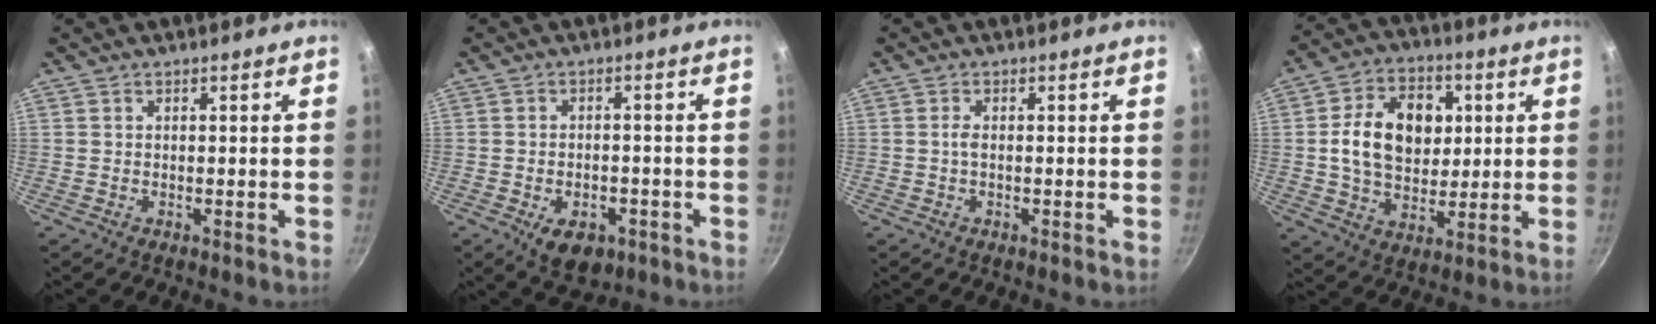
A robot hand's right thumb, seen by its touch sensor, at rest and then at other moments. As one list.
[{"total": 7.9, "force": [-3.5, 4.9, 5.1], "torque": [-0.050, 0.010, -0.042]}, {"total": 1.1, "force": [-0.1, 0.5, 1.0], "torque": [-0.022, 0.003, -0.005]}, {"total": 15.8, "force": [2.4, 11.5, 10.5], "torque": [-0.141, 0.007, 0.036]}]